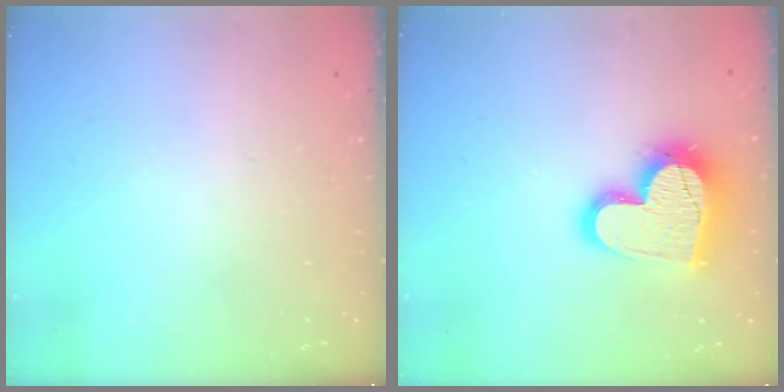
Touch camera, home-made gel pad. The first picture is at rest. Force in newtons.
{"total": 18.6, "press": 18.5, "slide": 1.5}